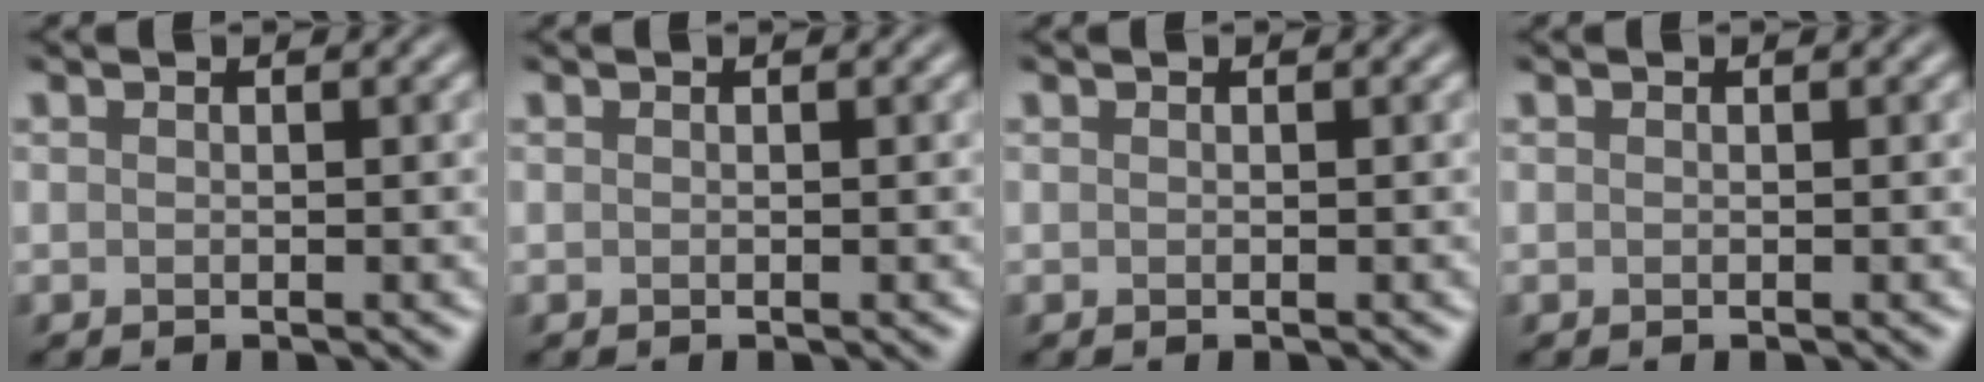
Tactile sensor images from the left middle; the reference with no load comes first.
{"total": 0.0}
{"total": 0.0}
{"total": 0.0}